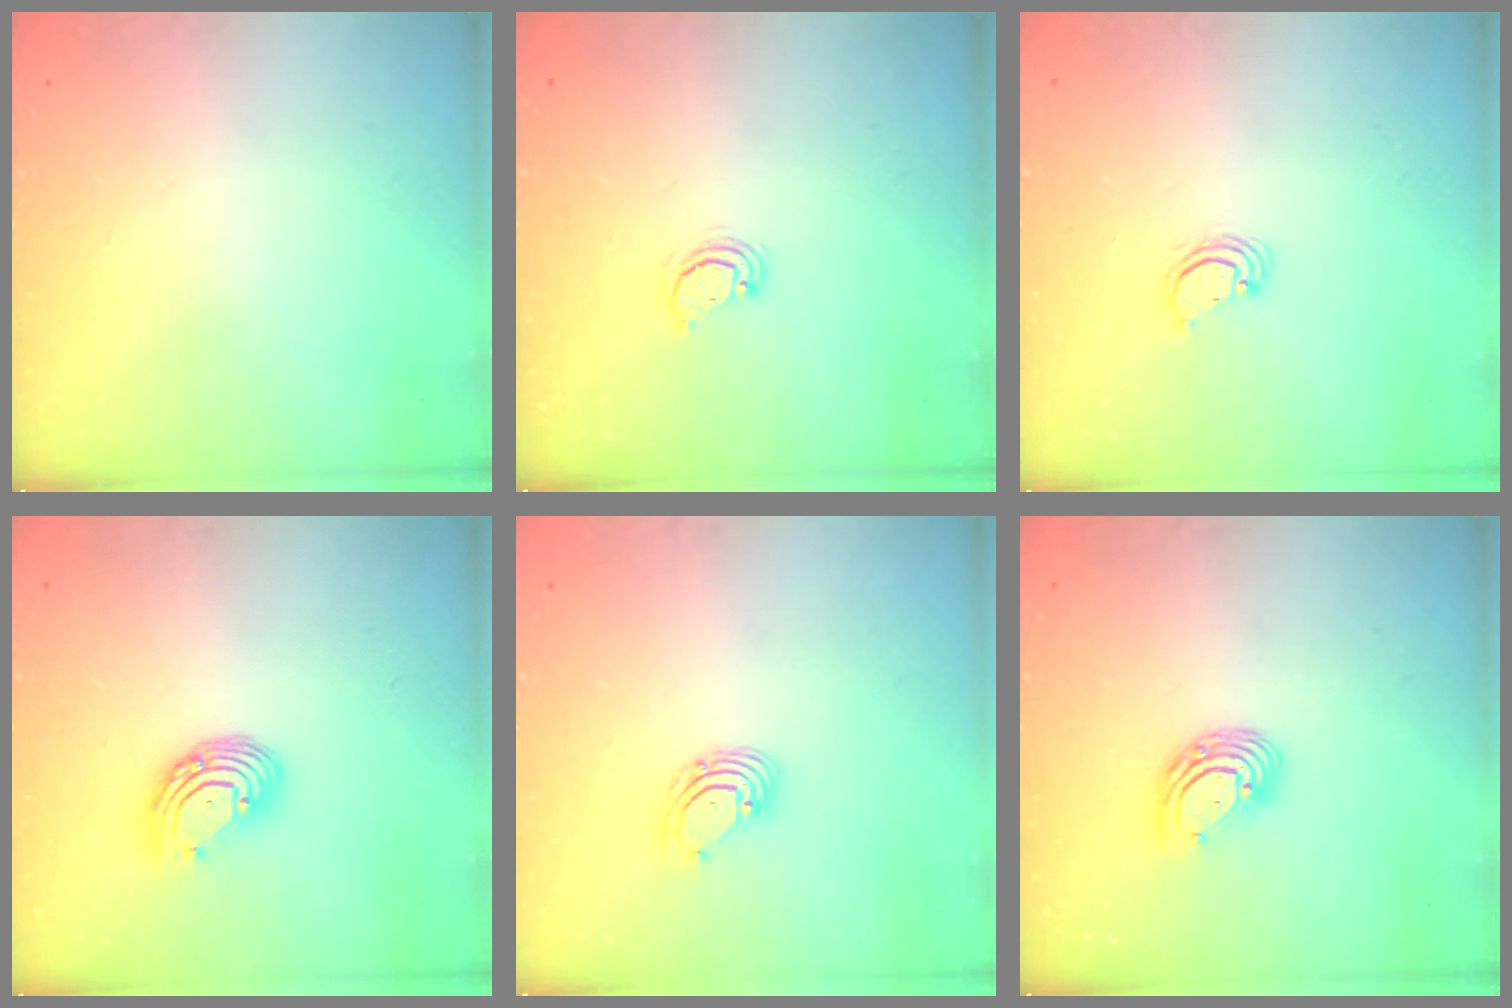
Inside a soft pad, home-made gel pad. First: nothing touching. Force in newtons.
{"total": 3.0, "press": 3.0, "slide": 0.2}
{"total": 2.8, "press": 2.8, "slide": 0.2}
{"total": 8.9, "press": 8.8, "slide": 0.8}
{"total": 3.7, "press": 3.7, "slide": 0.4}
{"total": 9.6, "press": 9.4, "slide": 1.9}